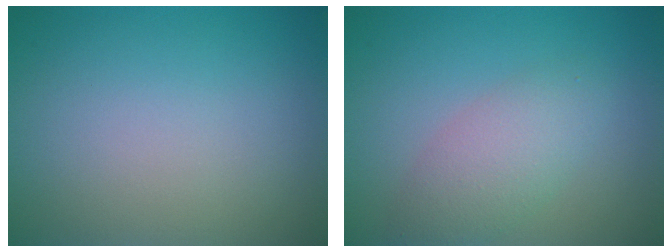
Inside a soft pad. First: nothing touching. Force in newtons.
{"total": 3.4, "press": 3.4, "slide": 0.0}